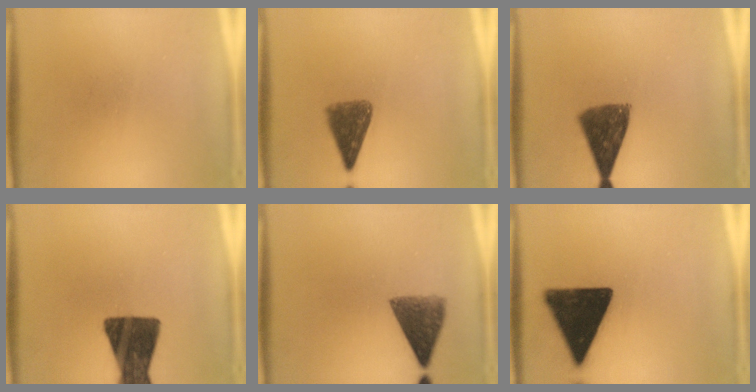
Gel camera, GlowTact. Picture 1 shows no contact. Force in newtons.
{"total": 6.2}
{"total": 9.4}
{"total": 14.3}
{"total": 7.2}
{"total": 17.4}